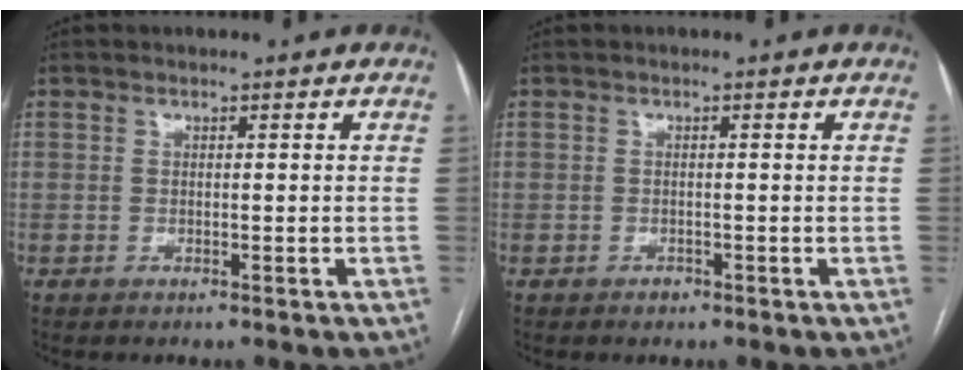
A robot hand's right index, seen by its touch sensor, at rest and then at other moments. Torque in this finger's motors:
{"motor_torque": [-0.09, -0.04, -0.12, -0.05]}